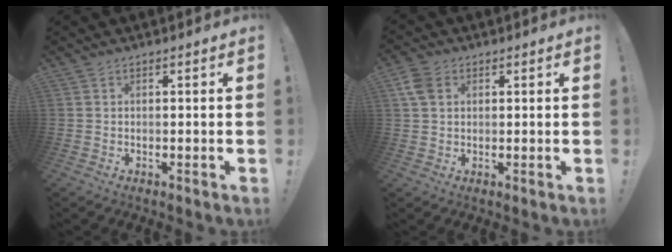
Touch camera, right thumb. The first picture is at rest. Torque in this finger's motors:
{"motor_torque": [0.11, 0.06, 0.45, 0.04, 0.14]}